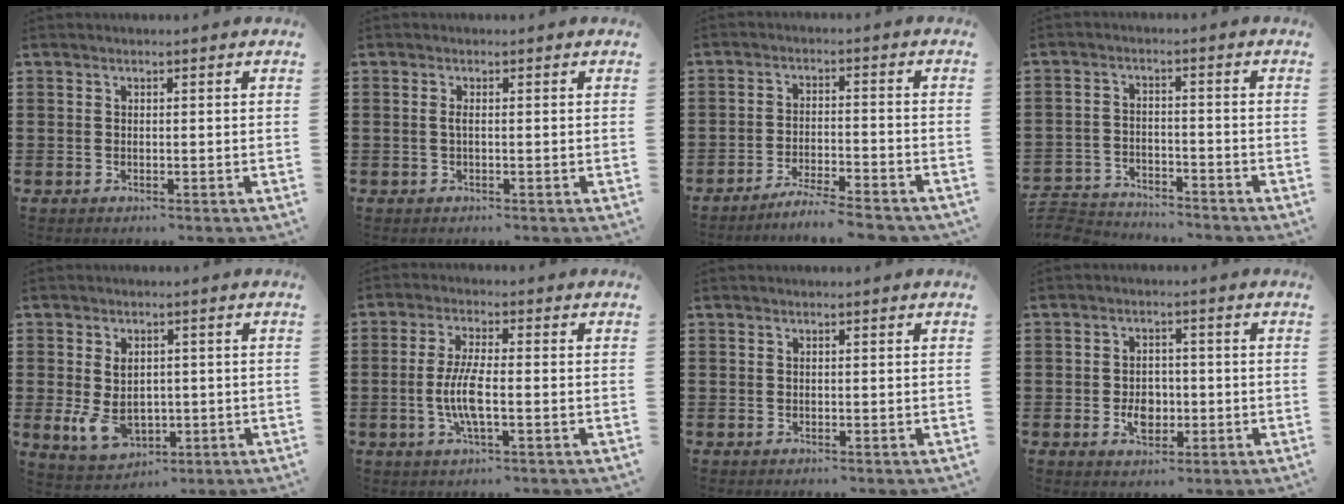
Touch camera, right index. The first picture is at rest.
{"total": 1.0, "force": [-0.1, 0.2, 1.0], "torque": [-0.020, -0.003, -0.002]}
{"total": 4.6, "force": [-4.4, -0.3, 1.4], "torque": [-0.033, -0.007, -0.088]}
{"total": 4.4, "force": [-4.4, 0.5, 0.1], "torque": [-0.021, 0.000, -0.096]}
{"total": 6.0, "force": [-0.6, 4.1, 4.3], "torque": [-0.103, 0.003, -0.013]}
{"total": 6.2, "force": [-1.3, 1.4, 5.9], "torque": [-0.137, -0.012, -0.034]}
{"total": 0.0}
{"total": 4.3, "force": [-1.0, 3.1, 2.8], "torque": [-0.049, 0.001, -0.020]}